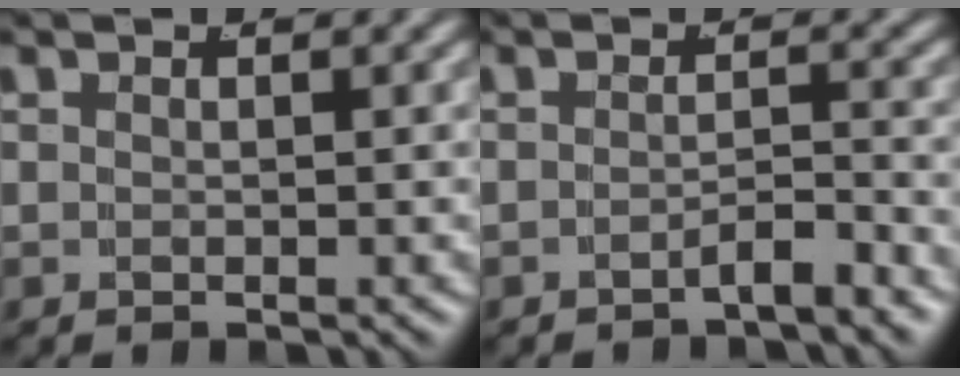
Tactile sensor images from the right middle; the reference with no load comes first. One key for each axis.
{"total": 2.0, "fx": -1.9, "fy": 0.0, "fz": 0.7, "tx": 0.002, "ty": 0.004, "tz": -0.038}